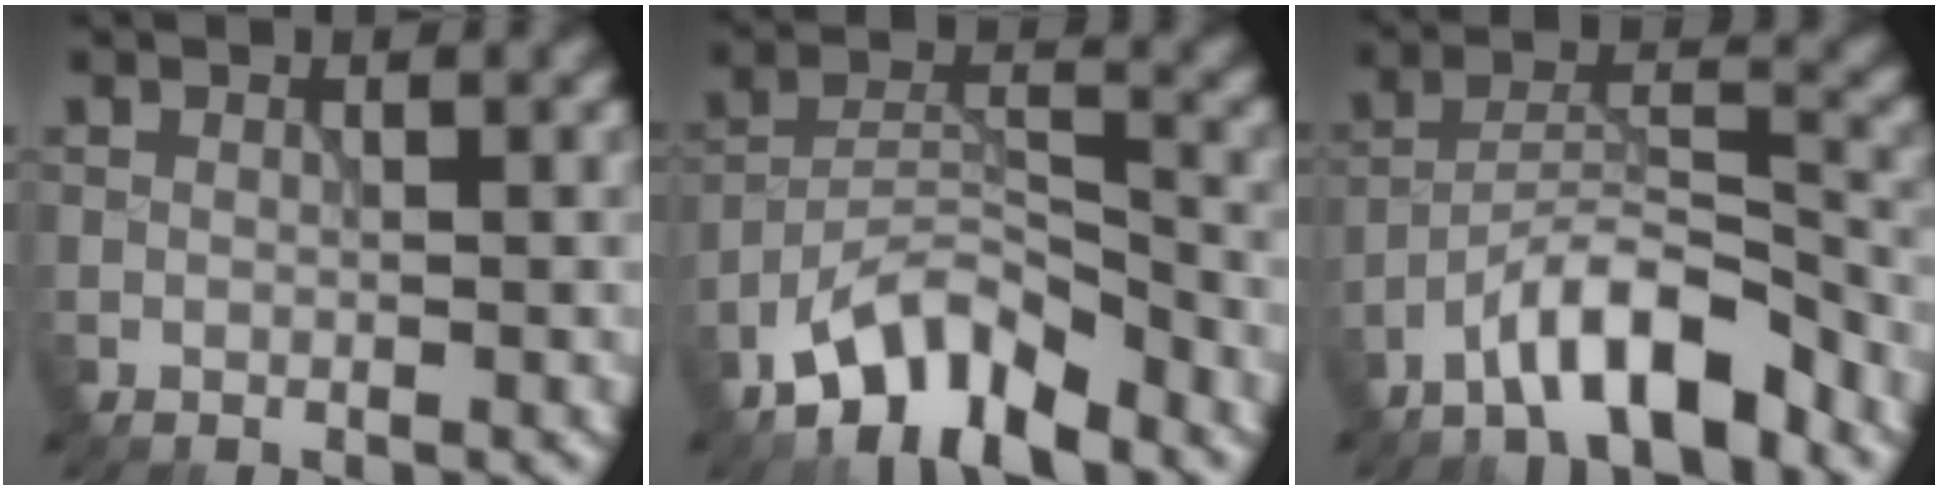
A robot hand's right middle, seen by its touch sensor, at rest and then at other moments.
{"total": 7.3, "force": [-5.5, 2.4, 4.2], "torque": [-0.070, 0.005, -0.106]}
{"total": 6.6, "force": [-4.7, 1.5, 4.2], "torque": [-0.070, 0.012, -0.086]}